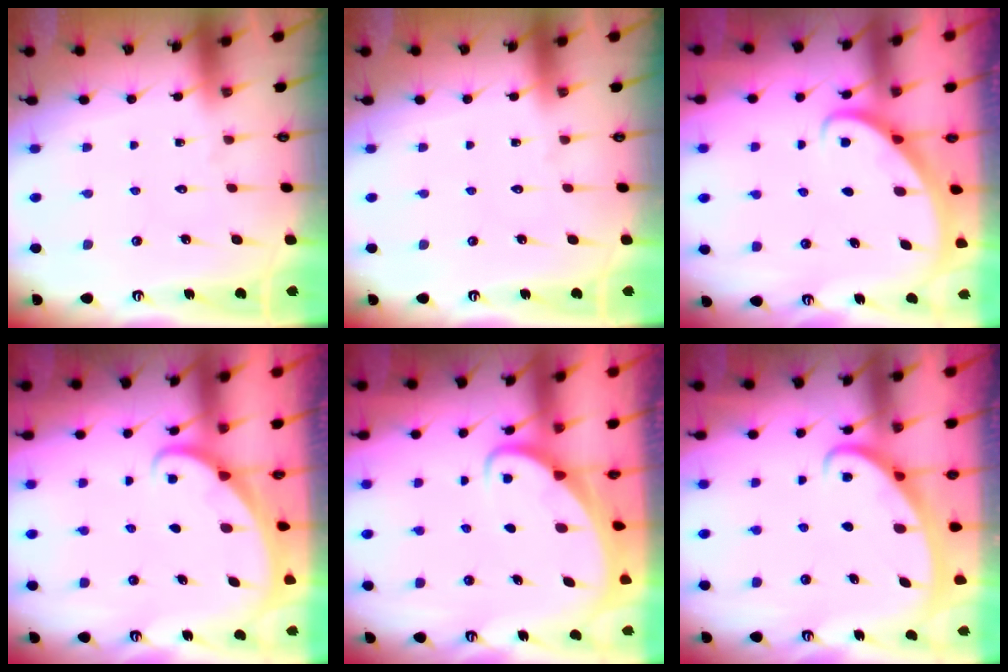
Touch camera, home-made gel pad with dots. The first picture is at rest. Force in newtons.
{"total": 0.0}
{"total": 2.8, "press": 2.8, "slide": 0.2}
{"total": 1.6, "press": 1.6, "slide": 0.1}
{"total": 3.4, "press": 3.3, "slide": 0.3}
{"total": 2.5, "press": 2.5, "slide": 0.3}